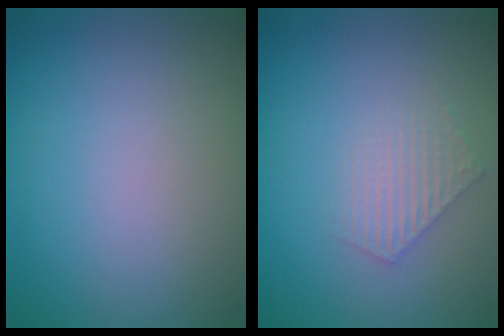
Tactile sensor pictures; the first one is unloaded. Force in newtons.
{"total": 1.9, "press": 1.9, "slide": 0.3}